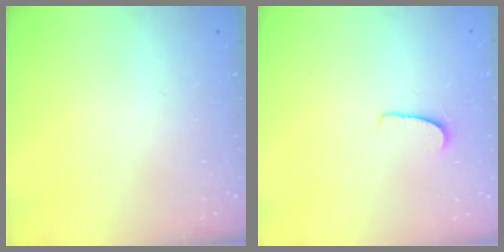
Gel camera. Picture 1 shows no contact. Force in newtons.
{"total": 5.7, "press": 5.7, "slide": 0.3}